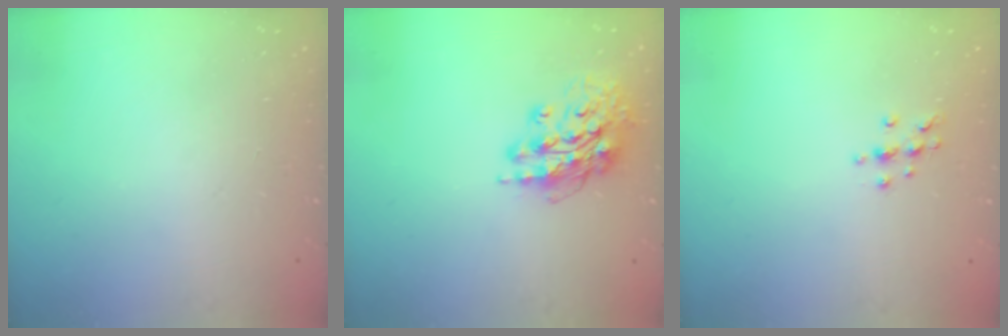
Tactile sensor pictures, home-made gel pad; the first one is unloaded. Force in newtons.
{"total": 15.0, "press": 14.9, "slide": 1.6}
{"total": 6.3, "press": 6.2, "slide": 0.7}